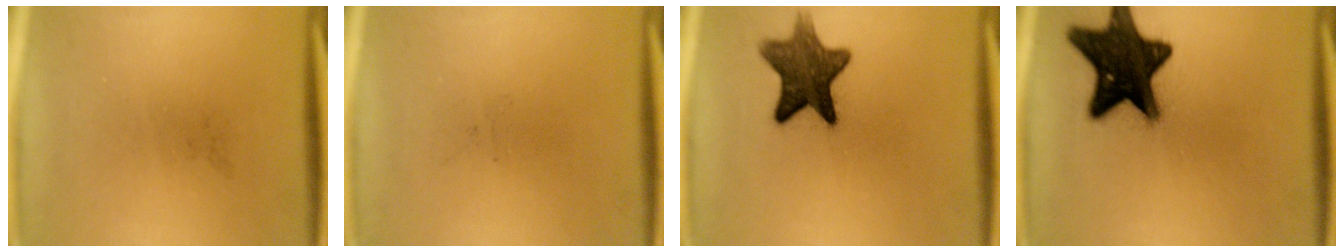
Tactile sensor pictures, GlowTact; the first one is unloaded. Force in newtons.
{"total": 0.0}
{"total": 10.7}
{"total": 17.7}